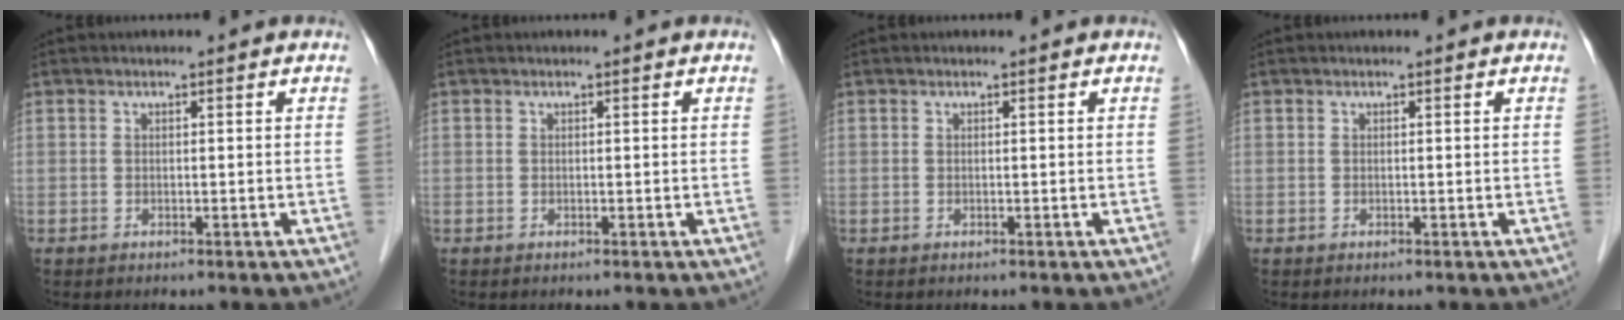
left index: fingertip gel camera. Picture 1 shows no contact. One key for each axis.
{"total": 0.0}
{"total": 0.0}
{"total": 0.0}